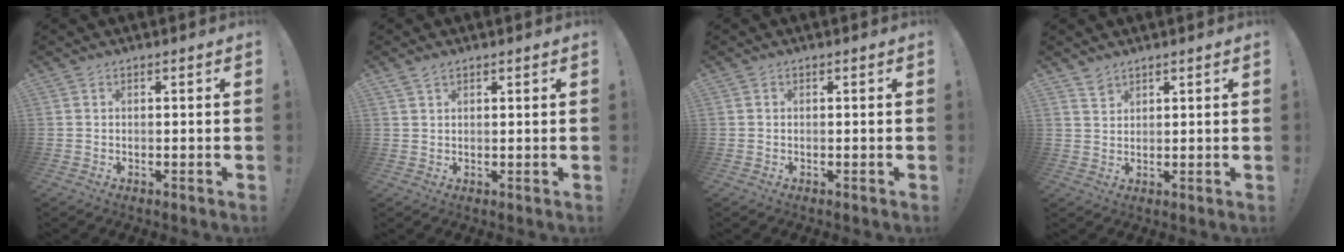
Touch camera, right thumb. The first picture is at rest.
{"total": 2.0, "force": [1.6, 0.7, 0.8], "torque": [-0.009, -0.008, 0.029]}
{"total": 0.0}
{"total": 2.9, "force": [2.4, 1.4, 0.6], "torque": [0.002, -0.020, 0.044]}